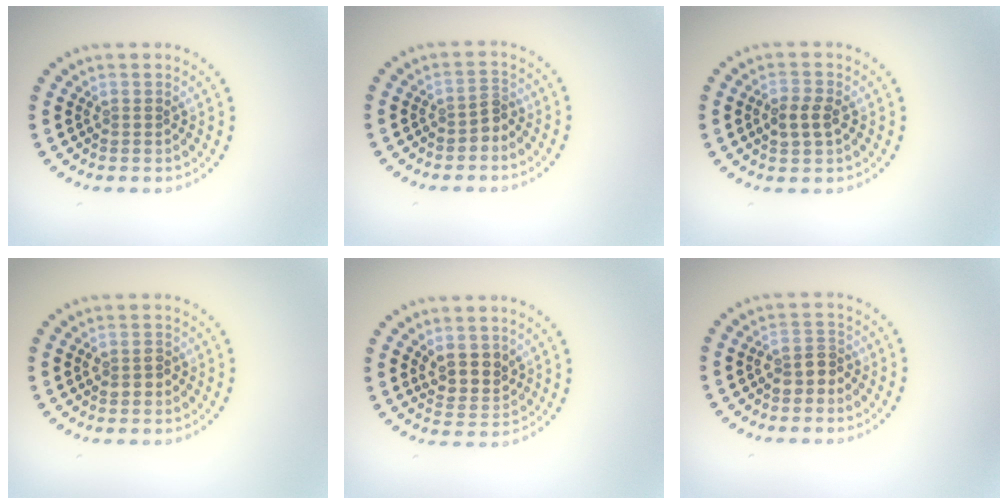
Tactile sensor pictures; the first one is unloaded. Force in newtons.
{"total": 1.4, "press": 1.2, "slide": 0.7}
{"total": 2.4, "press": 2.4, "slide": 0.2}
{"total": 1.4, "press": 1.4, "slide": 0.2}
{"total": 2.9, "press": 2.5, "slide": 1.4}
{"total": 2.1, "press": 1.9, "slide": 0.9}